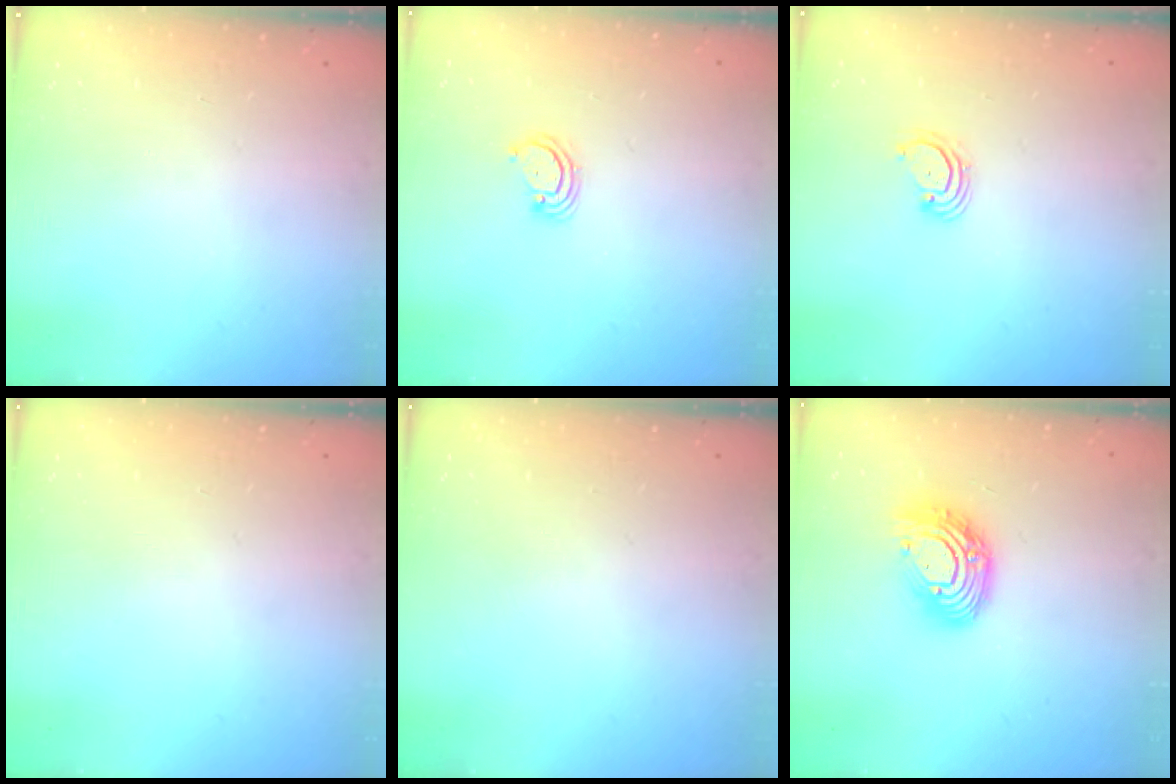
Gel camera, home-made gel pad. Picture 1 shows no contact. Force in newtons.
{"total": 3.0, "press": 3.0, "slide": 0.3}
{"total": 3.0, "press": 3.0, "slide": 0.3}
{"total": 0.0}
{"total": 0.0}
{"total": 12.4, "press": 12.4, "slide": 1.1}